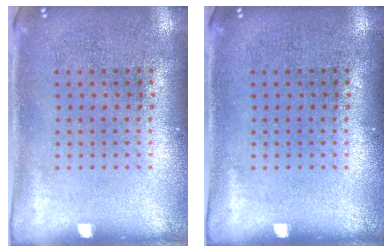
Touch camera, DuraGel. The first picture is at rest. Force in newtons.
{"total": 0.0}